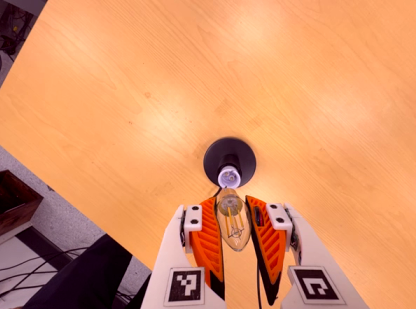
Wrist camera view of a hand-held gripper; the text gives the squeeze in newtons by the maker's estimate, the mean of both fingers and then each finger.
{"total": 22.5, "left": 25.4, "right": 19.5}